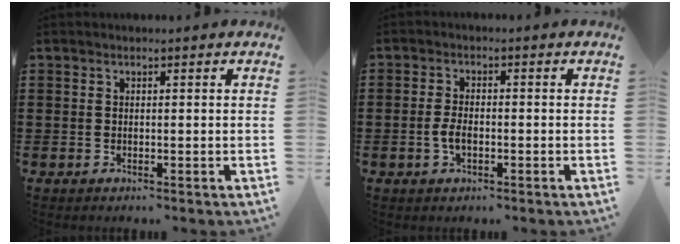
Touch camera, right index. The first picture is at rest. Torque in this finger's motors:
{"motor_torque": [1.63, 0.52, 0.34, 0.09]}